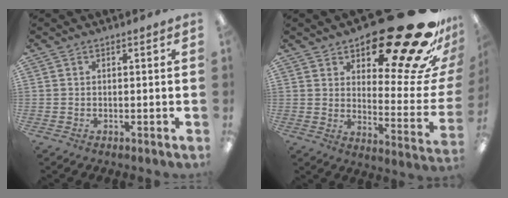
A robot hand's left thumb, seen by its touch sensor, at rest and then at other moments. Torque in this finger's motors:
{"motor_torque": [0.64, 0.81, 1.04, -1.72, 0.08]}